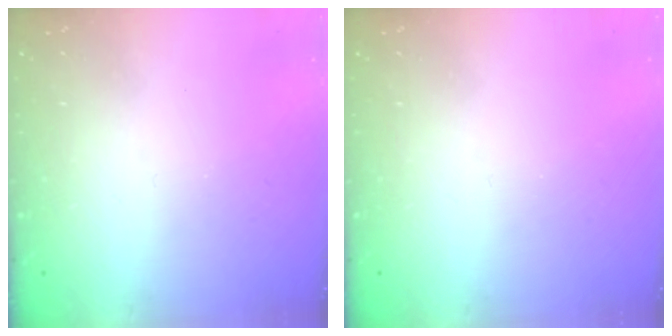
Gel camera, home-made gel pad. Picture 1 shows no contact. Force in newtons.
{"total": 0.0}